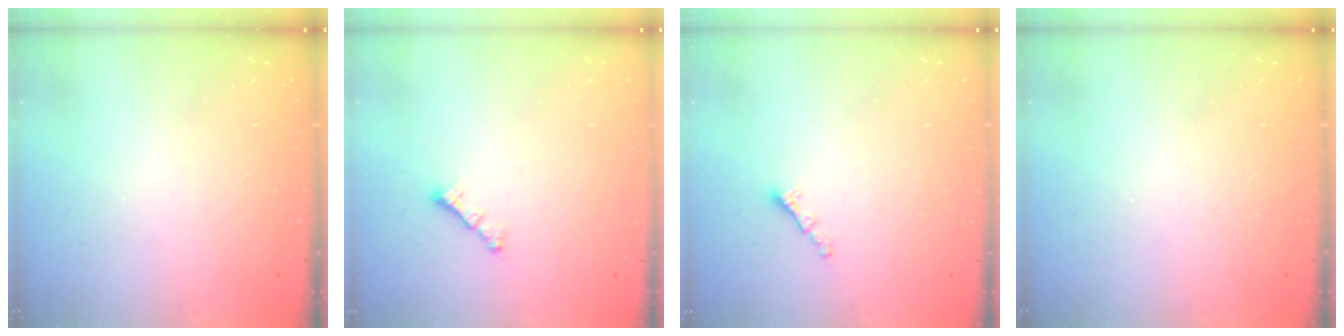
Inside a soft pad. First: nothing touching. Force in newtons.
{"total": 1.8, "press": 1.7, "slide": 0.5}
{"total": 1.6, "press": 1.6, "slide": 0.0}
{"total": 0.0}